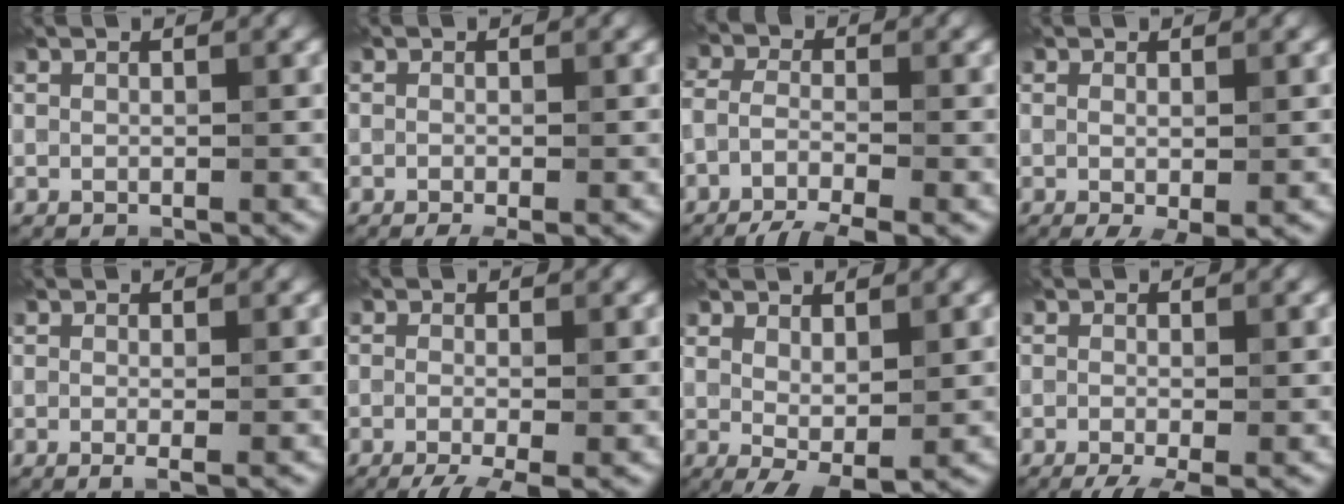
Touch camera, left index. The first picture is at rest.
{"total": 1.6, "force": [-0.8, 0.4, 1.3], "torque": [-0.020, -0.008, -0.012]}
{"total": 6.5, "force": [-4.4, 2.2, 4.3], "torque": [-0.081, -0.022, -0.080]}
{"total": 2.4, "force": [-0.6, 0.4, 2.3], "torque": [-0.039, -0.011, -0.006]}
{"total": 1.8, "force": [-0.3, 0.6, 1.7], "torque": [-0.019, -0.005, -0.009]}
{"total": 4.5, "force": [-2.3, 1.3, 3.6], "torque": [-0.055, -0.011, -0.041]}
{"total": 2.9, "force": [0.7, 0.9, 2.7], "torque": [-0.047, -0.011, 0.018]}
{"total": 3.6, "force": [-1.9, 1.0, 2.8], "torque": [-0.043, -0.010, -0.032]}